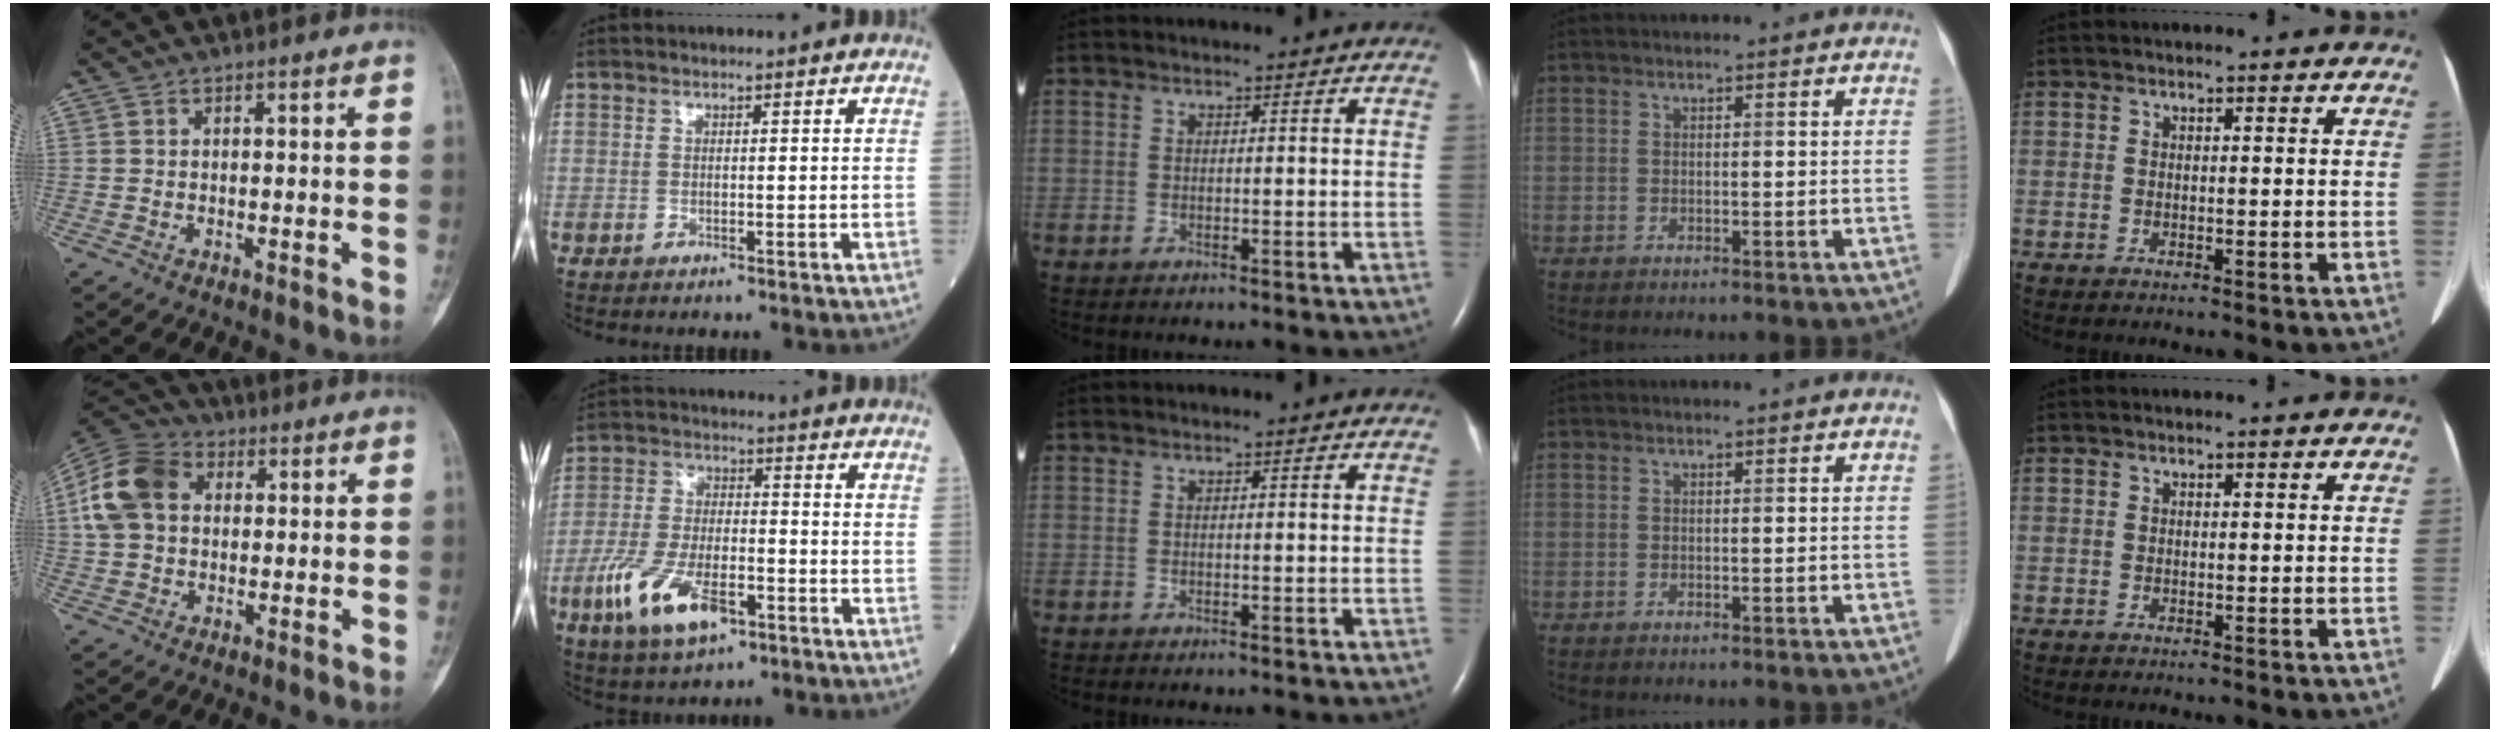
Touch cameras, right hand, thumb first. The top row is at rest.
{"thumb": {"total": 12.3, "force": [2.4, 9.1, 7.9], "torque": [-0.147, 0.025, 0.034]}, "index": {"total": 12.3, "force": [-5.7, 4.7, 9.8], "torque": [-0.206, -0.008, -0.100]}}